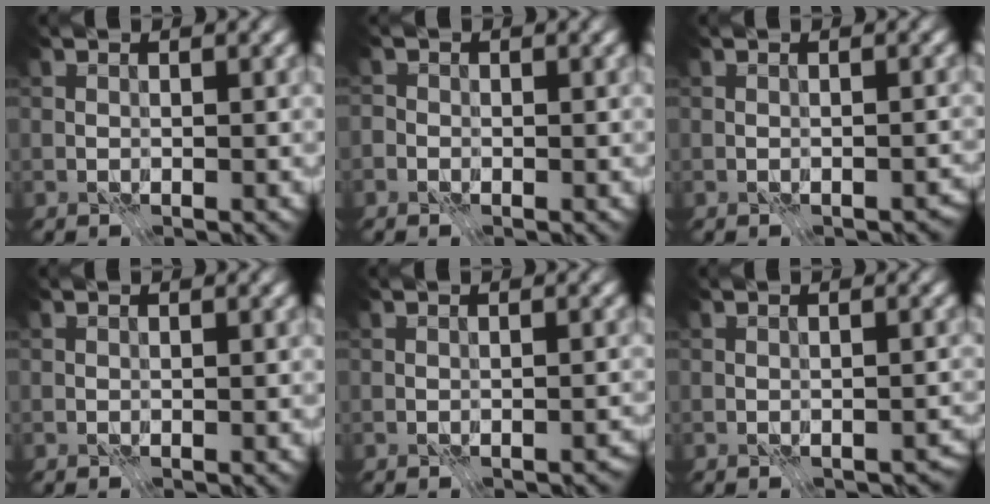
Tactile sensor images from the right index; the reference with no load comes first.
{"total": 1.2, "force": [-0.6, 1.0, 0.1], "torque": [0.003, 0.000, -0.015]}
{"total": 1.0, "force": [-0.6, 0.6, 0.5], "torque": [-0.002, -0.007, -0.003]}
{"total": 0.0}
{"total": 0.8, "force": [-0.6, 0.5, 0.3], "torque": [-0.001, -0.006, -0.004]}
{"total": 1.6, "force": [-0.8, 1.0, 1.0], "torque": [-0.008, -0.009, -0.007]}